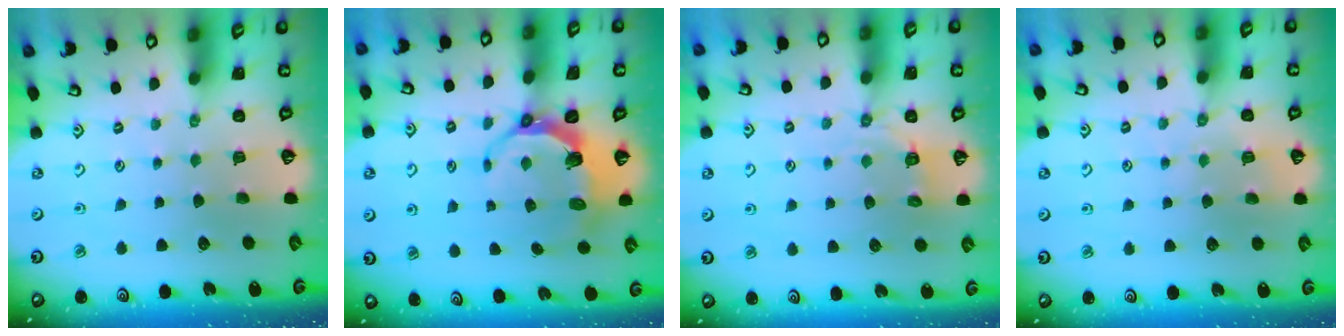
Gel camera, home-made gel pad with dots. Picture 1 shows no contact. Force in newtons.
{"total": 6.9, "press": 5.9, "slide": 3.6}
{"total": 3.7, "press": 3.0, "slide": 2.1}
{"total": 5.1, "press": 5.1, "slide": 0.6}